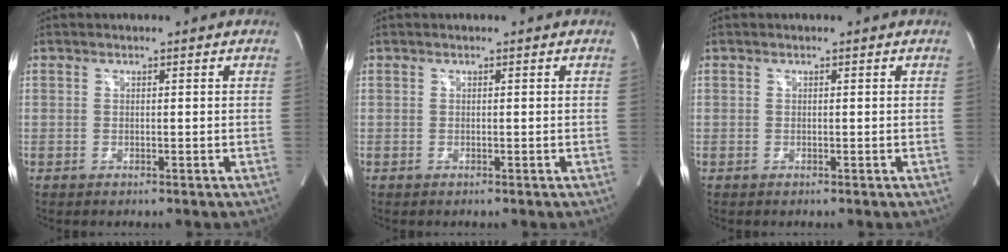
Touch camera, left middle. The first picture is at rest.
{"total": 0.0}
{"total": 0.0}